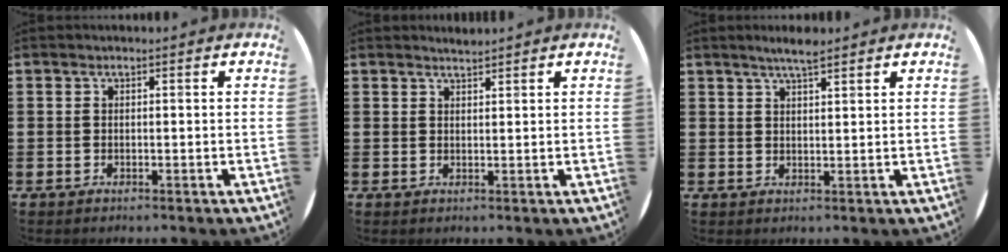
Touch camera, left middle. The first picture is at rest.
{"total": 1.3, "force": [1.2, -0.1, -0.1], "torque": [0.002, 0.000, 0.024]}
{"total": 3.3, "force": [2.8, 0.3, 1.7], "torque": [-0.036, -0.001, 0.050]}